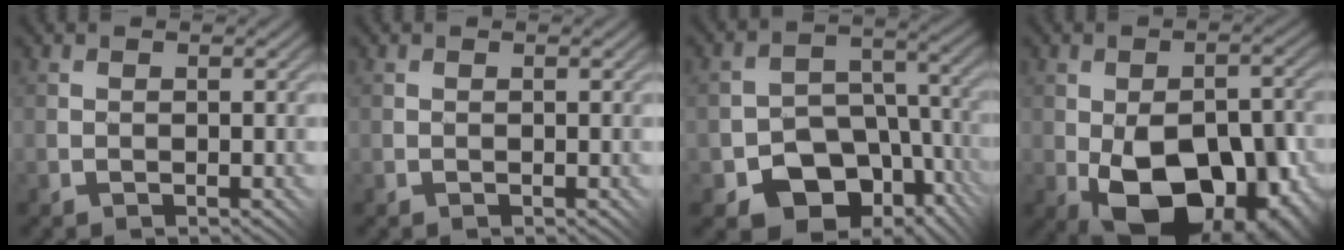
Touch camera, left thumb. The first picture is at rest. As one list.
[{"total": 0.0}, {"total": 12.4, "force": [-5.9, 8.8, 6.5], "torque": [-0.100, -0.017, -0.084]}, {"total": 16.7, "force": [-5.7, 9.8, 12.3], "torque": [-0.161, -0.007, -0.072]}]